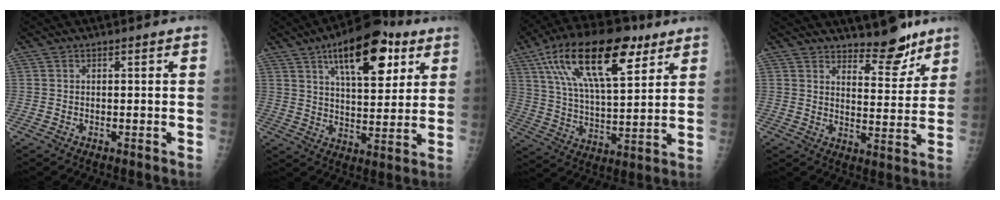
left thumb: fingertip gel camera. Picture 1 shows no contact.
{"total": 17.8, "force": [8.9, 7.7, 13.4], "torque": [-0.158, -0.026, 0.136]}
{"total": 22.4, "force": [11.4, 9.1, 17.0], "torque": [-0.279, -0.017, 0.197]}
{"total": 8.2, "force": [7.1, 2.7, 3.1], "torque": [-0.015, -0.060, 0.112]}